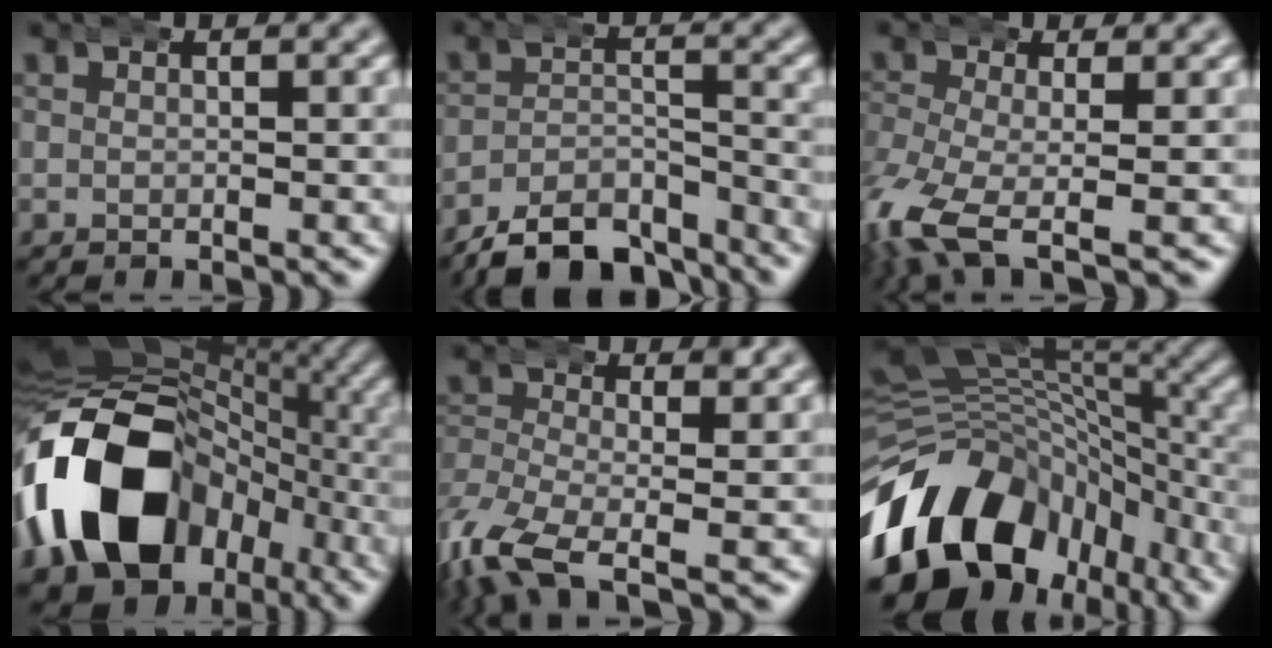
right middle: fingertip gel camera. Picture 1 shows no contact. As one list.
[{"total": 8.1, "force": [-7.1, 2.9, 2.6], "torque": [-0.030, -0.011, -0.119]}, {"total": 6.2, "force": [-2.7, 3.4, 4.5], "torque": [-0.130, -0.047, -0.027]}, {"total": 20.2, "force": [-2.8, 15.0, 13.2], "torque": [-0.237, -0.030, -0.038]}, {"total": 5.7, "force": [-2.9, 2.8, 4.1], "torque": [-0.111, -0.039, -0.033]}, {"total": 17.0, "force": [-5.4, 12.2, 10.5], "torque": [-0.193, -0.024, -0.078]}]